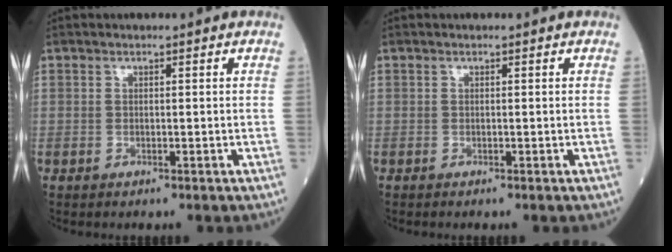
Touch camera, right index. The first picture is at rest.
{"total": 0.0}